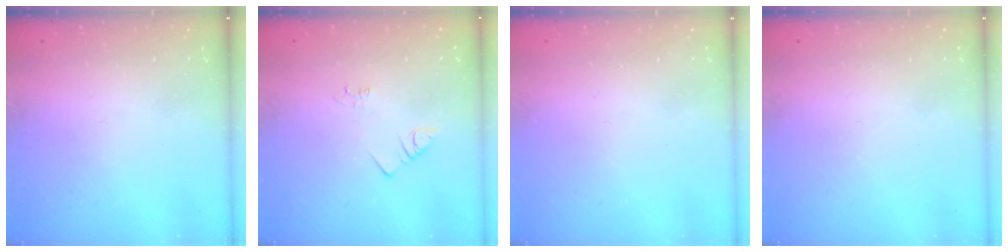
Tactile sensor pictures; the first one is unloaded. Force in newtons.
{"total": 2.5, "press": 2.5, "slide": 0.5}
{"total": 1.8, "press": 1.7, "slide": 0.1}
{"total": 1.6, "press": 1.6, "slide": 0.1}